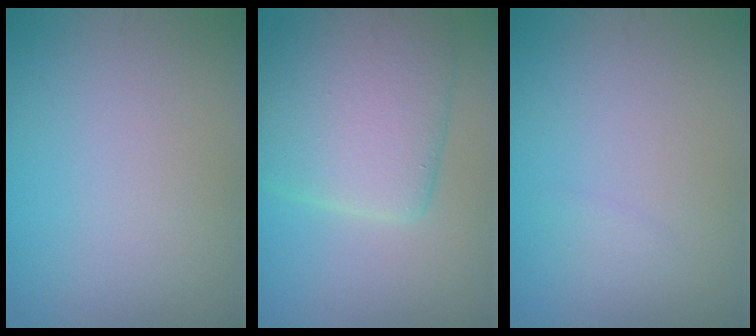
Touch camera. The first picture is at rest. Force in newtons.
{"total": 7.7, "press": 7.7, "slide": 0.4}
{"total": 0.6, "press": 0.6, "slide": 0.0}